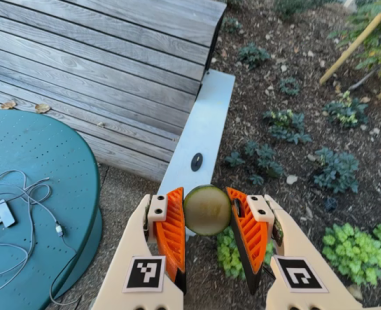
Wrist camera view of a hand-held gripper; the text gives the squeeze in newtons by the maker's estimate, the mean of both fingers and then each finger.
{"total": 13.4, "left": 14.2, "right": 12.7}